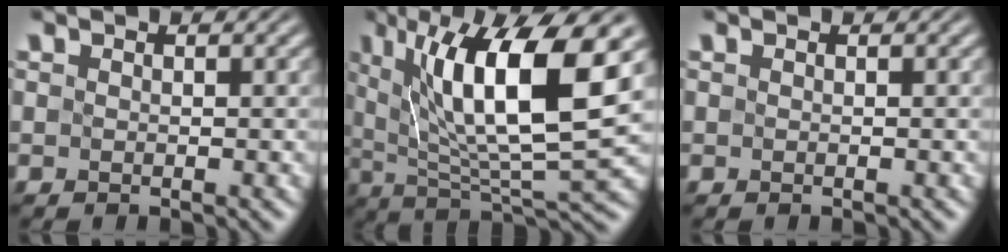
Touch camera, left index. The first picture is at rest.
{"total": 12.0, "force": [3.9, 3.0, 11.0], "torque": [-0.181, -0.001, 0.075]}
{"total": 0.0}